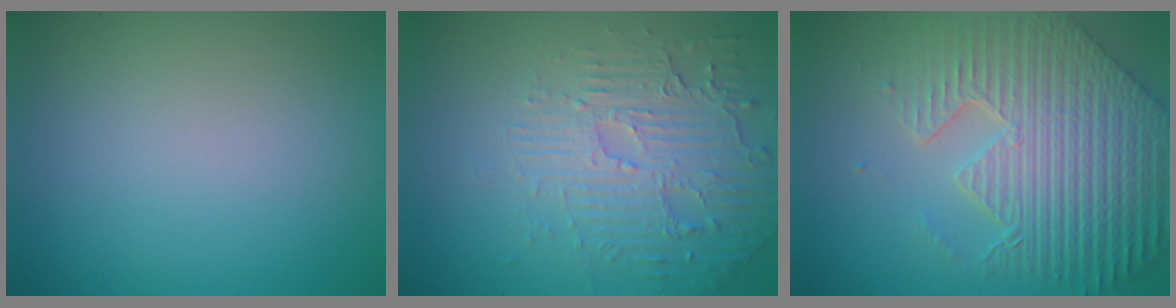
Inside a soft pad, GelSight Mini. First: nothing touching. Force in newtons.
{"total": 6.0, "press": 3.7, "slide": 4.7}
{"total": 9.5, "press": 6.5, "slide": 6.8}